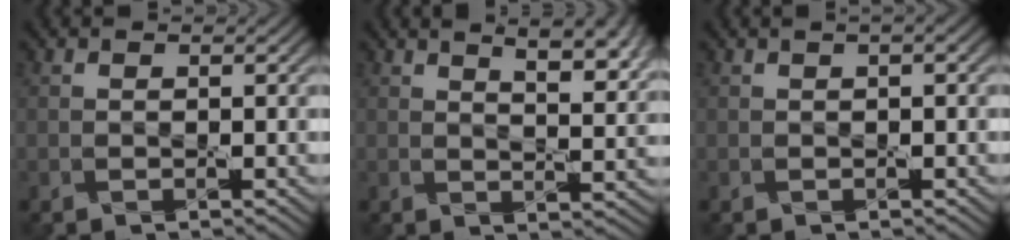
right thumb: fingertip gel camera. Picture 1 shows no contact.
{"total": 8.1, "force": [4.6, 2.7, 6.1], "torque": [-0.079, 0.008, 0.063]}
{"total": 1.9, "force": [0.7, 0.5, 1.7], "torque": [-0.026, 0.007, 0.006]}